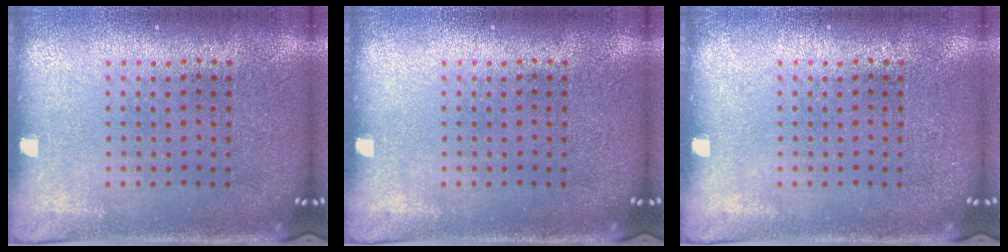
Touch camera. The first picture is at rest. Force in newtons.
{"total": 0.0}
{"total": 0.0}